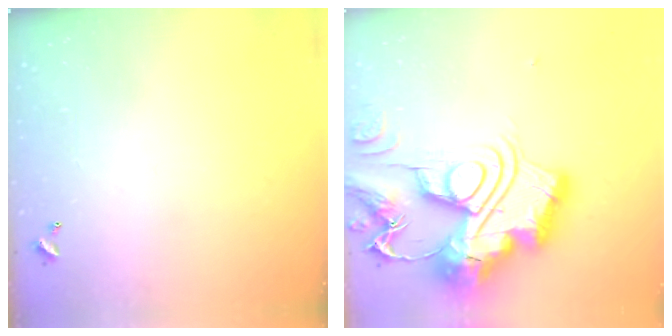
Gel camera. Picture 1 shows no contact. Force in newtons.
{"total": 0.6, "press": 0.6, "slide": 0.0}